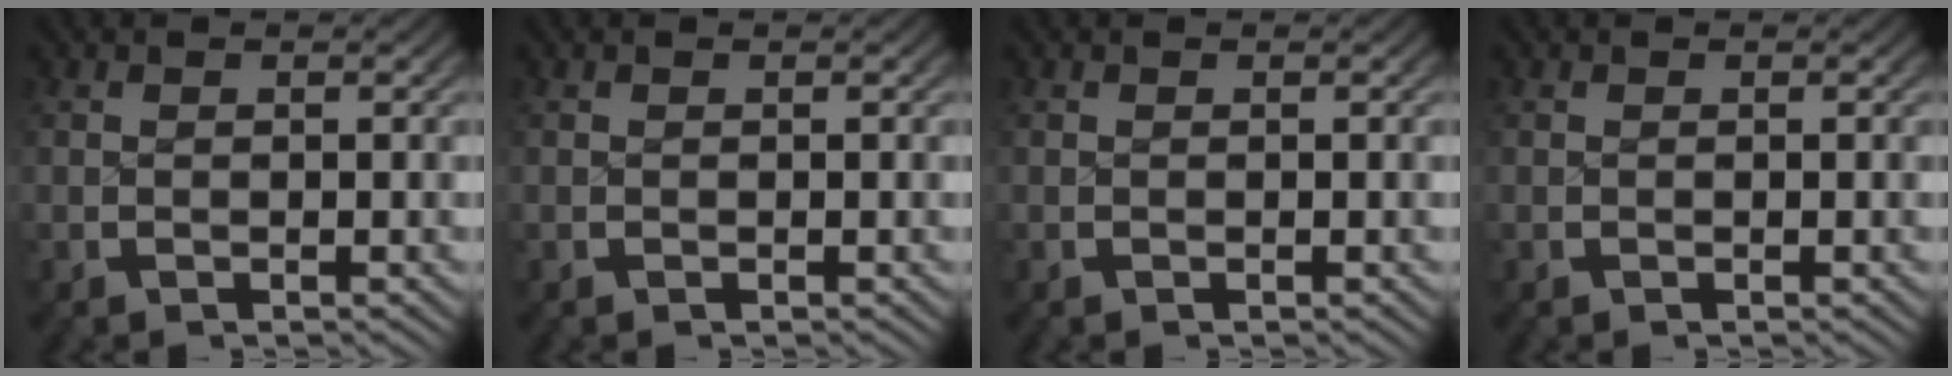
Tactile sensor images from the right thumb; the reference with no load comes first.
{"total": 0.0}
{"total": 0.0}
{"total": 0.0}